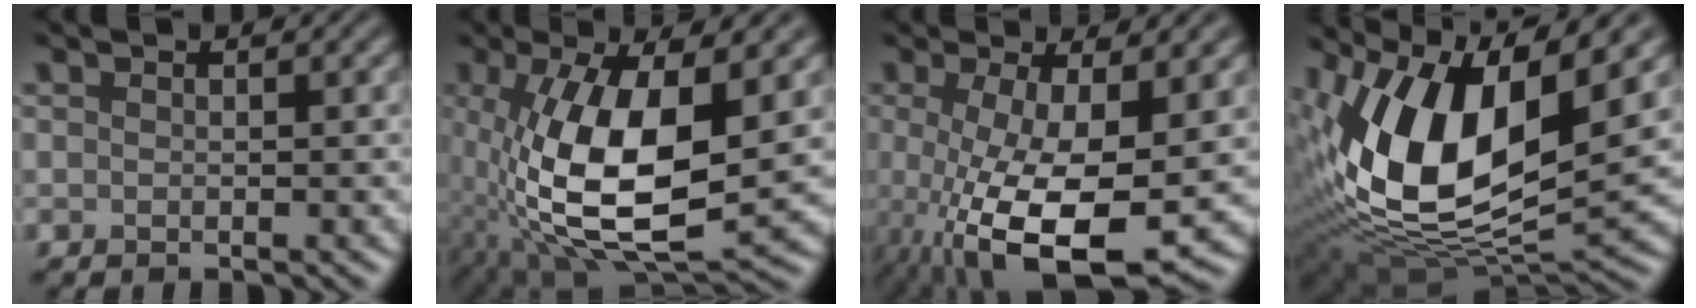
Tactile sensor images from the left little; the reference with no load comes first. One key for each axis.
{"total": 12.3, "fx": 0.0, "fy": 5.4, "fz": 11.1, "tx": -0.215, "ty": -0.017, "tz": 0.005}
{"total": 10.6, "fx": -2.4, "fy": 3.6, "fz": 9.7, "tx": -0.183, "ty": -0.024, "tz": -0.031}
{"total": 13.7, "fx": 3.3, "fy": 6.9, "fz": 11.4, "tx": -0.217, "ty": -0.007, "tz": 0.052}